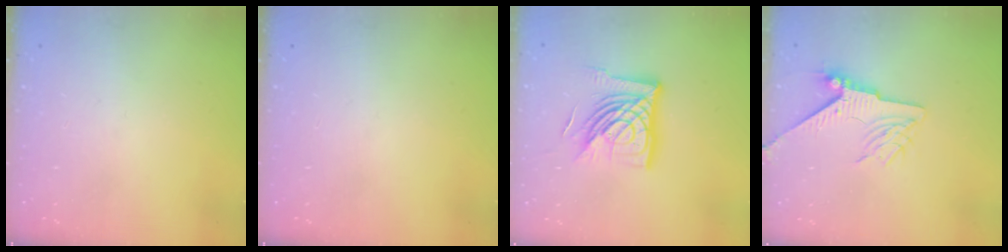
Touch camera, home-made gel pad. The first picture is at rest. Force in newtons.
{"total": 0.0}
{"total": 16.8, "press": 16.7, "slide": 1.7}
{"total": 7.0, "press": 6.9, "slide": 1.1}